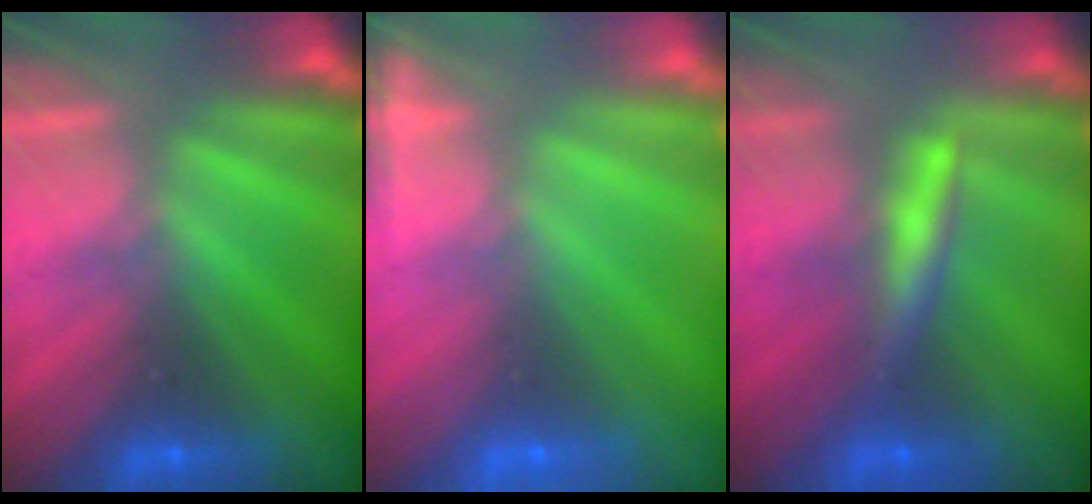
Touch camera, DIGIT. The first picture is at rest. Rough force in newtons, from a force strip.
{"total": 7.3}
{"total": 2.4}